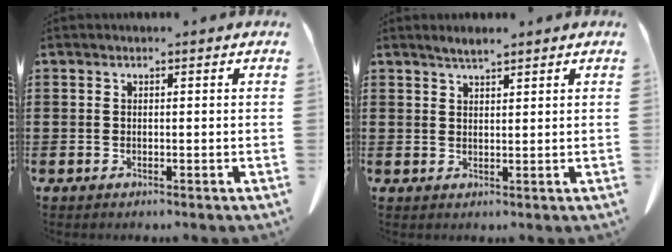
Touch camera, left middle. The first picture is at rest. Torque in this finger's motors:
{"motor_torque": [1.08, 1.06, 0.01, 0.01]}